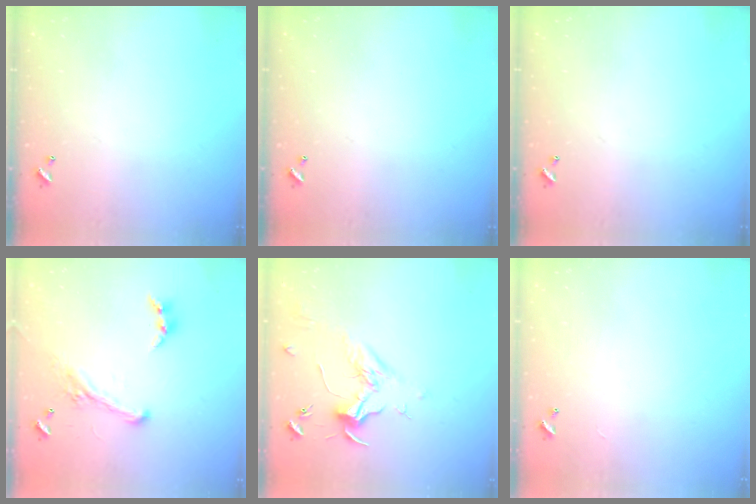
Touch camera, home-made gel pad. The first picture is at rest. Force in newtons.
{"total": 0.0}
{"total": 0.0}
{"total": 1.9, "press": 1.3, "slide": 1.4}
{"total": 1.8, "press": 1.7, "slide": 0.6}
{"total": 2.6, "press": 2.6, "slide": 0.3}